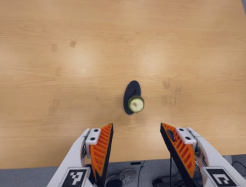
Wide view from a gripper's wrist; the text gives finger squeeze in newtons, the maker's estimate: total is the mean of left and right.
{"total": 0.0}